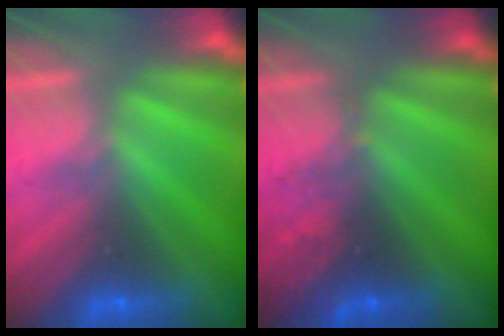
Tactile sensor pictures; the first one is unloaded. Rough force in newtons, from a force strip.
{"total": 2.8}